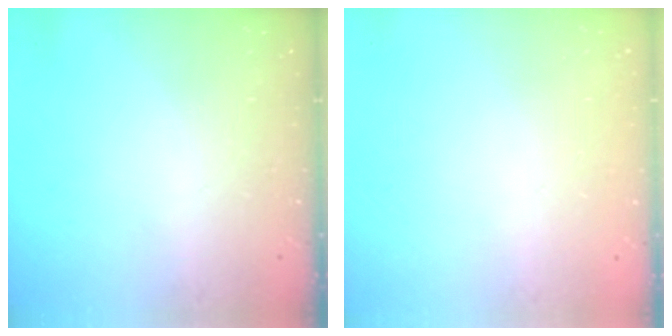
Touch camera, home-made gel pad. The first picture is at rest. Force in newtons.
{"total": 0.6, "press": 0.6, "slide": 0.1}